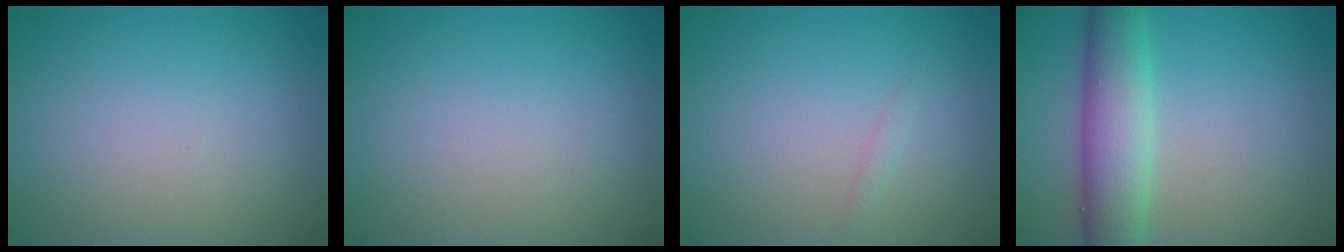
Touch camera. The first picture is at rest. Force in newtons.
{"total": 0.0}
{"total": 0.5, "press": 0.5, "slide": 0.0}
{"total": 6.0, "press": 6.0, "slide": 0.2}